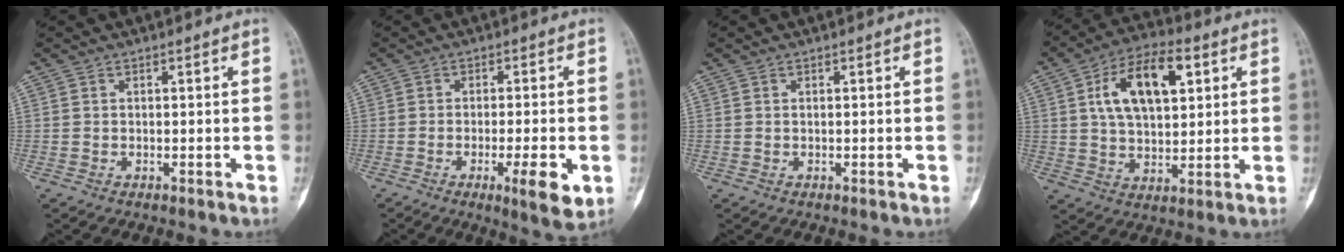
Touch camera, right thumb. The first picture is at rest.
{"total": 7.6, "force": [-2.5, 1.5, 7.0], "torque": [-0.102, -0.007, -0.034]}
{"total": 0.0}
{"total": 14.9, "force": [4.8, 7.9, 11.7], "torque": [-0.182, 0.002, 0.081]}